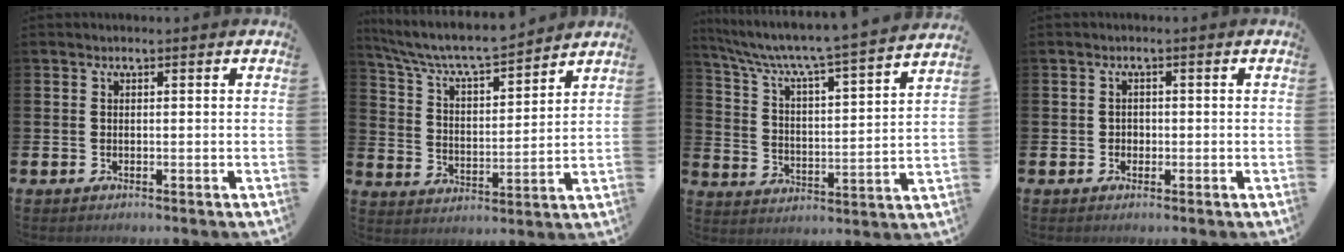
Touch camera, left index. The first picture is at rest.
{"total": 7.4, "force": [7.0, 0.9, 2.2], "torque": [-0.079, -0.050, 0.121]}
{"total": 7.2, "force": [6.6, 0.1, 2.9], "torque": [-0.089, -0.053, 0.105]}
{"total": 1.1, "force": [-0.2, 1.0, 0.3], "torque": [0.000, 0.003, -0.008]}